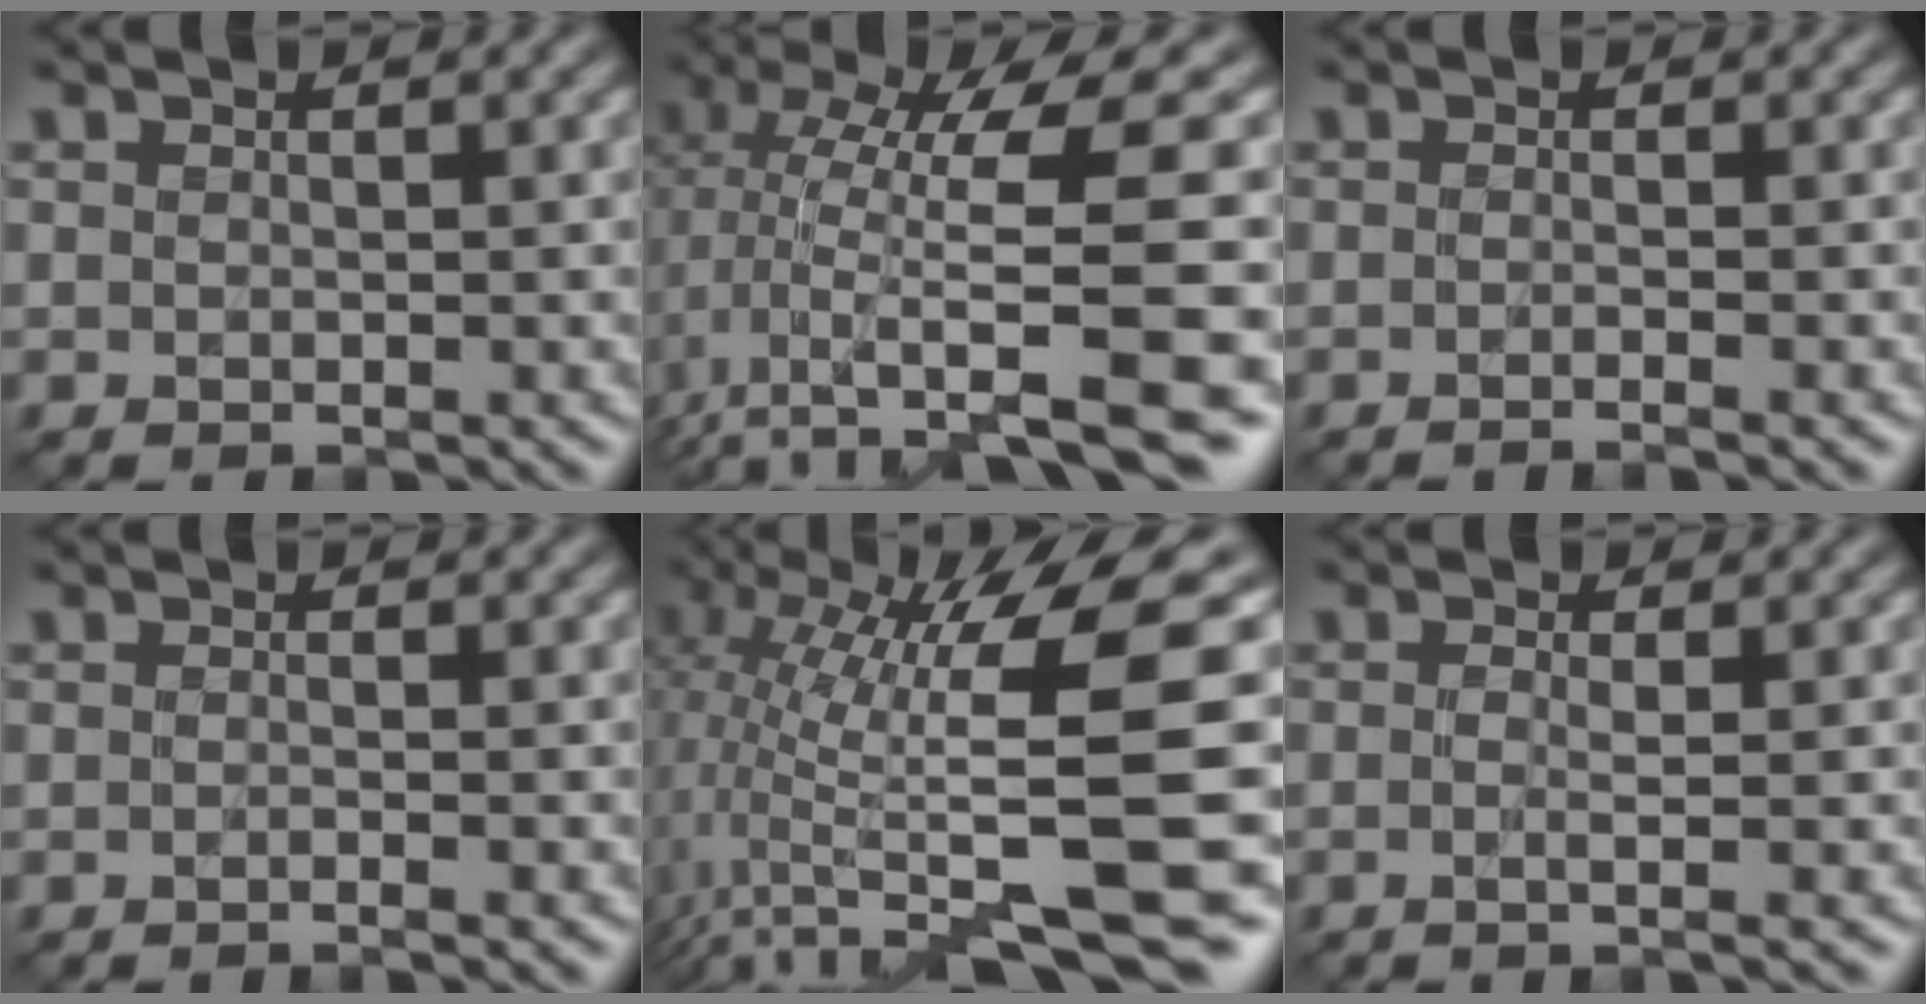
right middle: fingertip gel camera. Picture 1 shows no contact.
{"total": 11.9, "force": [0.5, 3.9, 11.3], "torque": [-0.200, -0.005, 0.017]}
{"total": 1.8, "force": [-0.8, 0.5, 1.5], "torque": [-0.005, -0.009, -0.026]}
{"total": 1.4, "force": [-0.6, 0.5, 1.2], "torque": [-0.006, -0.009, -0.023]}
{"total": 13.5, "force": [0.0, 3.1, 13.1], "torque": [-0.224, 0.002, 0.016]}
{"total": 2.3, "force": [-0.3, 0.8, 2.2], "torque": [-0.026, -0.012, -0.019]}